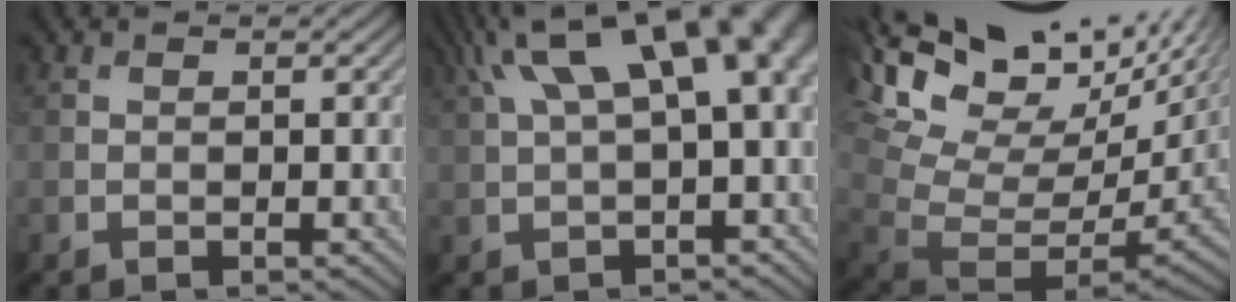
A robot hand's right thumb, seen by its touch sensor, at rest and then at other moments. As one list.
[{"total": 13.5, "force": [4.4, 4.9, 11.7], "torque": [-0.194, 0.024, 0.084]}, {"total": 16.2, "force": [8.3, 6.0, 12.5], "torque": [-0.224, 0.021, 0.174]}]